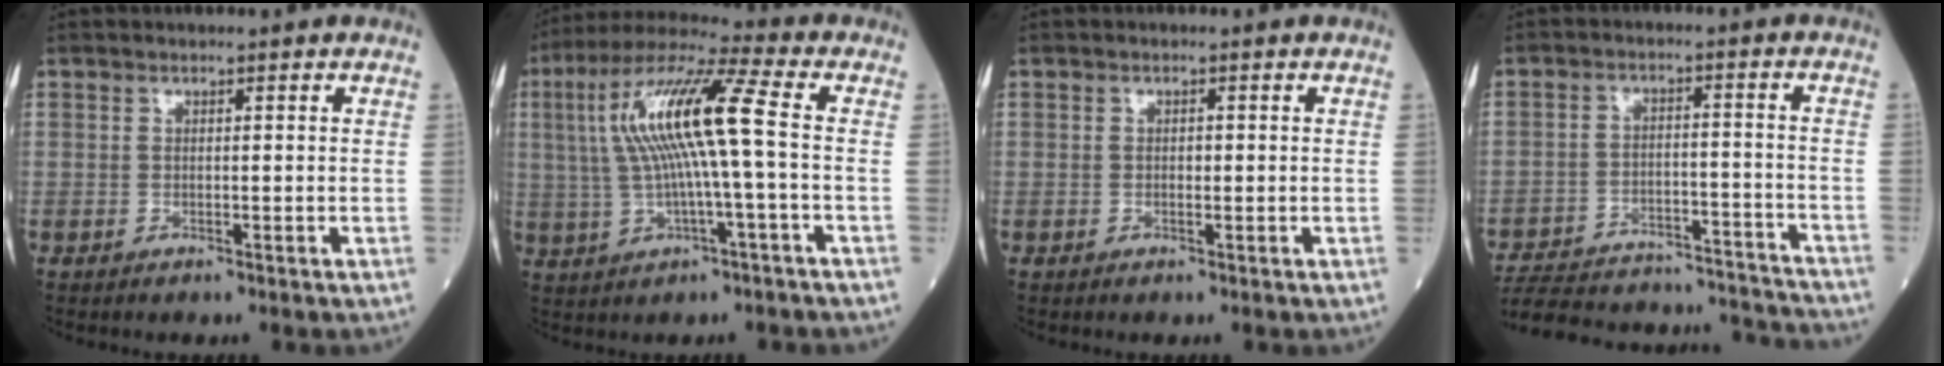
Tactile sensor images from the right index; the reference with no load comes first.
{"total": 13.6, "force": [1.0, 0.6, 13.5], "torque": [-0.268, 0.026, 0.014]}
{"total": 0.9, "force": [-0.1, 0.4, 0.8], "torque": [-0.016, 0.001, -0.002]}
{"total": 25.6, "force": [-24.3, 3.8, 7.2], "torque": [-0.123, -0.011, -0.330]}